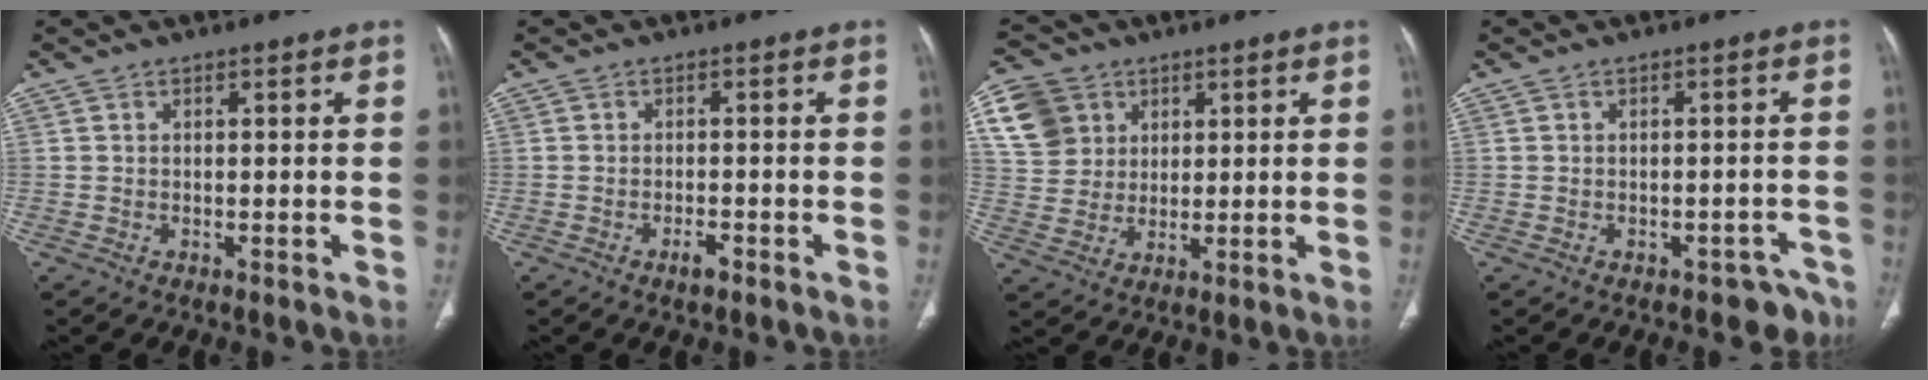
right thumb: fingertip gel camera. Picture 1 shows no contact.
{"total": 1.9, "force": [-1.3, 0.6, 1.3], "torque": [-0.025, 0.005, -0.024]}
{"total": 11.2, "force": [4.3, 9.6, 3.9], "torque": [-0.057, 0.004, 0.084]}
{"total": 4.9, "force": [-3.7, 2.8, 1.5], "torque": [0.005, 0.028, -0.043]}